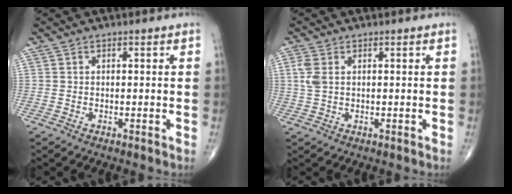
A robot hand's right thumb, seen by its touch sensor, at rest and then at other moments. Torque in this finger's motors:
{"motor_torque": [-0.27, -0.25, 0.49, 0.18, 0.04]}